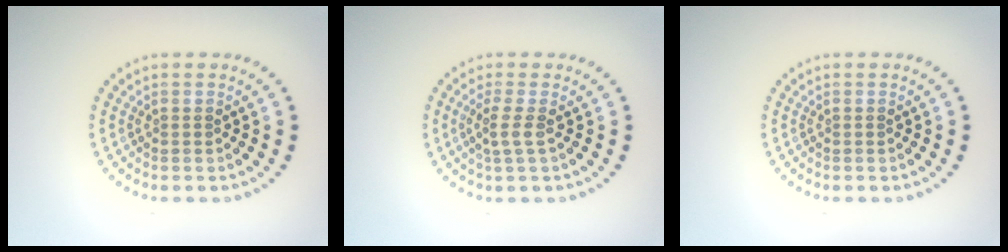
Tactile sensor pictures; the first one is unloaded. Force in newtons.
{"total": 1.6, "press": 1.3, "slide": 1.0}
{"total": 0.0}